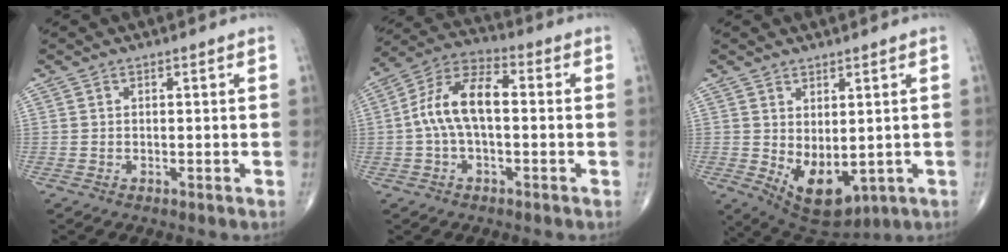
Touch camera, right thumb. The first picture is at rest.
{"total": 11.5, "force": [-0.1, 5.8, 9.9], "torque": [-0.191, 0.040, -0.010]}
{"total": 9.8, "force": [-1.1, 5.3, 8.1], "torque": [-0.113, -0.010, 0.010]}